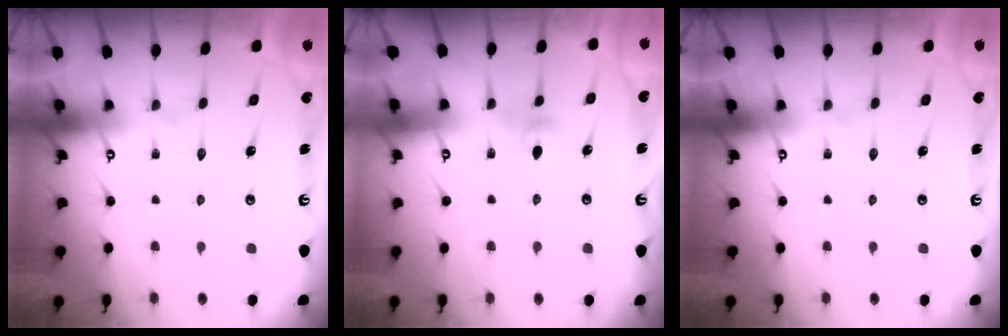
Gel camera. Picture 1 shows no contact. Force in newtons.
{"total": 3.1, "press": 2.9, "slide": 0.8}
{"total": 0.0}